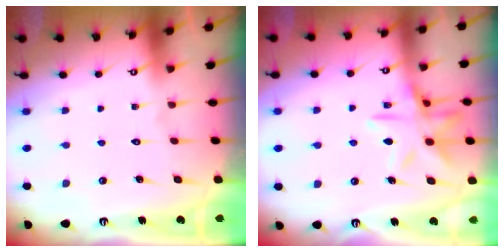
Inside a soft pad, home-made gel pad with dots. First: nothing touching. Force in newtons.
{"total": 13.0, "press": 13.0, "slide": 1.0}